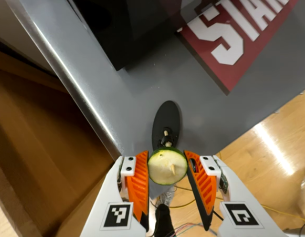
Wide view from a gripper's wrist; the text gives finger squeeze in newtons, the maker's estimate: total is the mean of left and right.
{"total": 9.2, "left": 9.6, "right": 8.7}